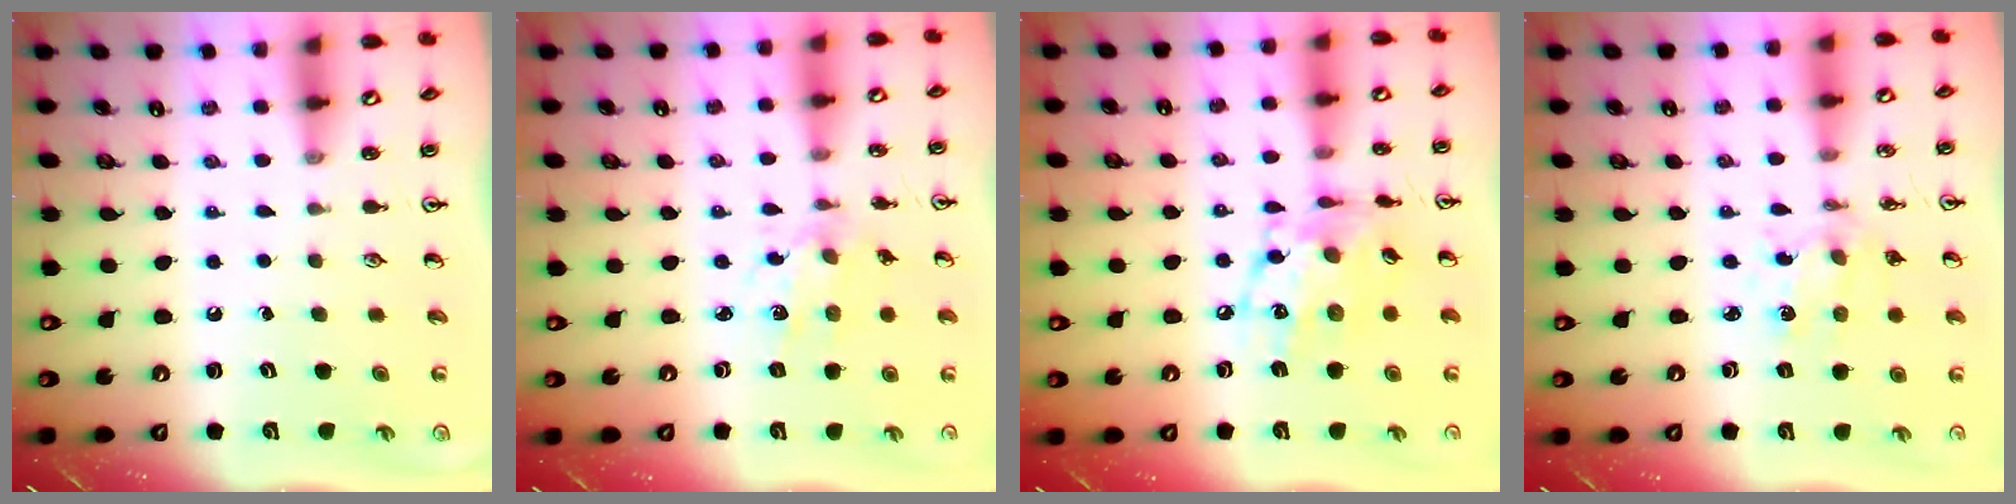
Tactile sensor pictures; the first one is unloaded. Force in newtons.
{"total": 3.0, "press": 2.8, "slide": 0.9}
{"total": 14.5, "press": 14.4, "slide": 0.8}
{"total": 2.2, "press": 2.2, "slide": 0.4}